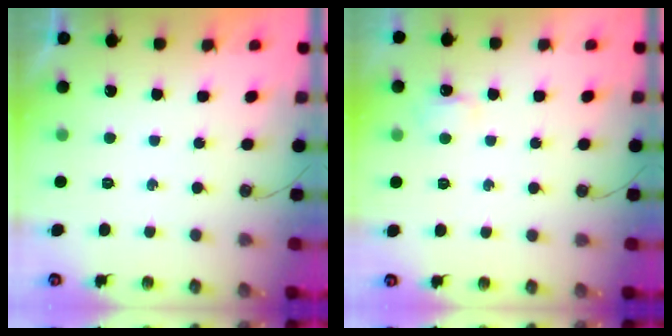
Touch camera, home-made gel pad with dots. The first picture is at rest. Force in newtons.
{"total": 4.0, "press": 4.0, "slide": 0.5}